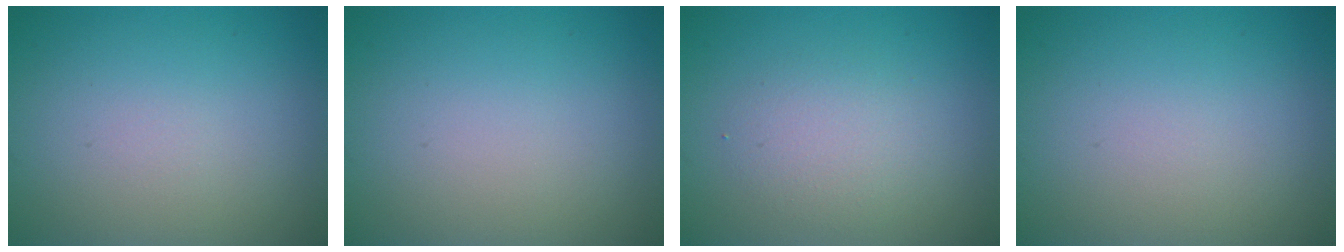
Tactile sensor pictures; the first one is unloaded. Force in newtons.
{"total": 0.0}
{"total": 2.4, "press": 2.4, "slide": 0.2}
{"total": 0.0}